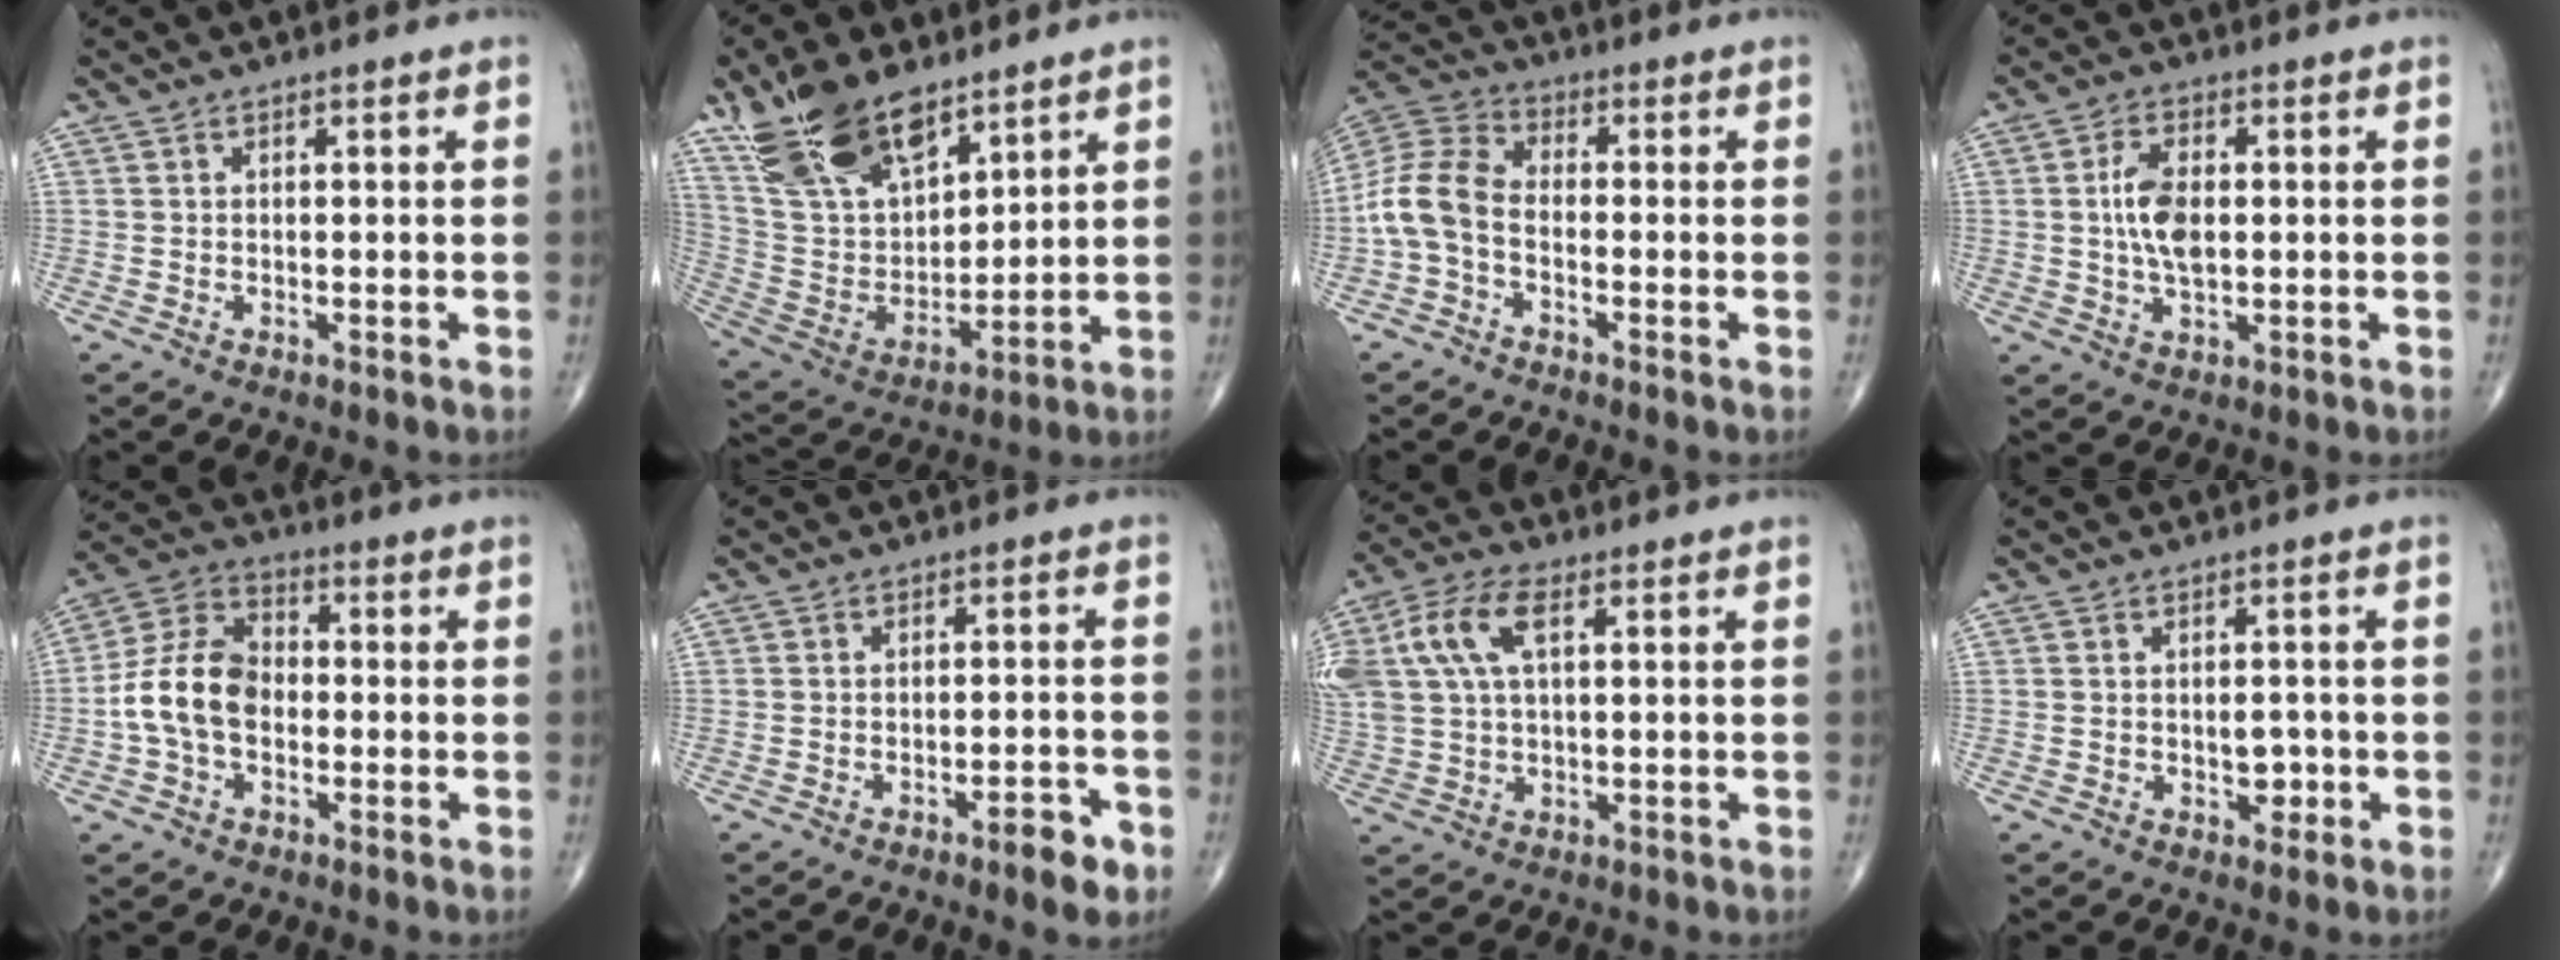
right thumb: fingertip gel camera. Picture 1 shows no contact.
{"total": 19.6, "force": [13.0, 9.1, 11.7], "torque": [-0.188, -0.050, 0.256]}
{"total": 9.0, "force": [-2.3, 5.7, 6.6], "torque": [-0.135, 0.030, -0.060]}
{"total": 7.2, "force": [0.5, 3.9, 6.1], "torque": [-0.112, 0.004, 0.007]}
{"total": 11.8, "force": [-1.7, 8.2, 8.3], "torque": [-0.150, 0.039, -0.044]}
{"total": 5.1, "force": [-3.0, 1.4, 3.9], "torque": [-0.048, 0.017, -0.040]}
{"total": 11.8, "force": [3.6, 6.0, 9.5], "torque": [-0.219, 0.022, 0.070]}
{"total": 3.0, "force": [-0.7, 1.9, 2.2], "torque": [-0.017, 0.003, -0.008]}